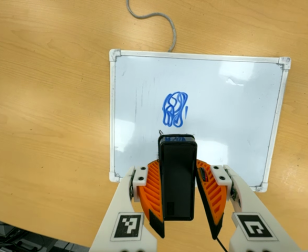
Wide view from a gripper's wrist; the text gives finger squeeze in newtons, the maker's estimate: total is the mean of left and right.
{"total": 5.7, "left": 4.7, "right": 6.8}